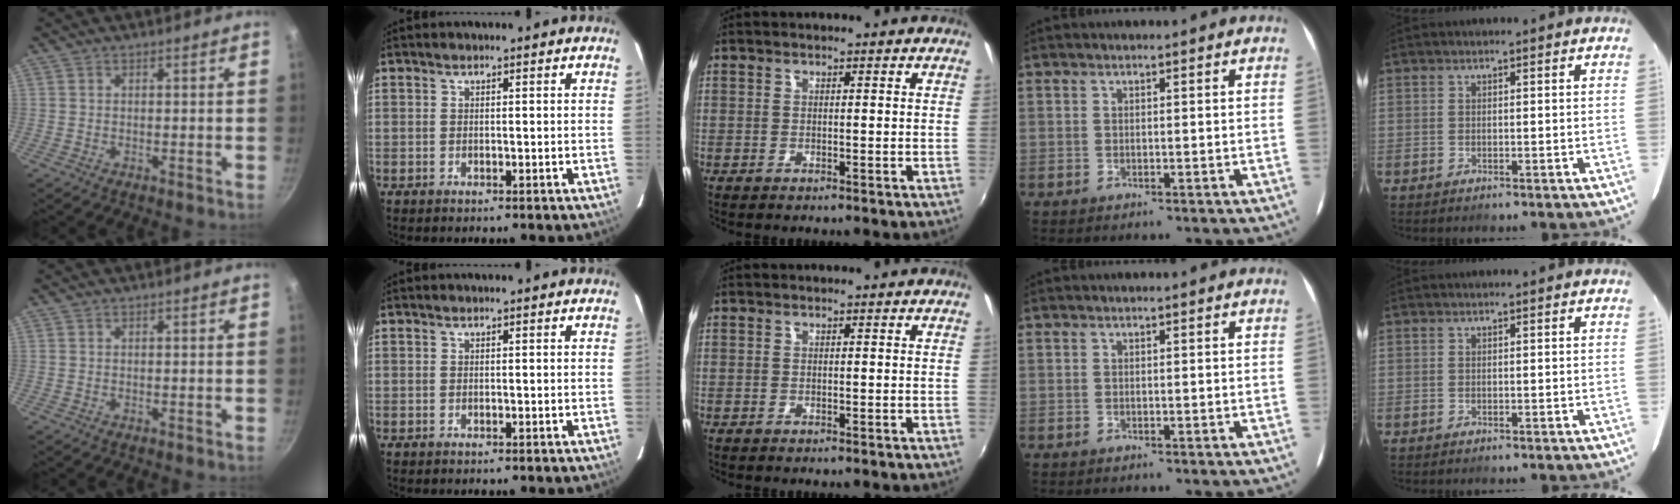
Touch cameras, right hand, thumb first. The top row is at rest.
{}